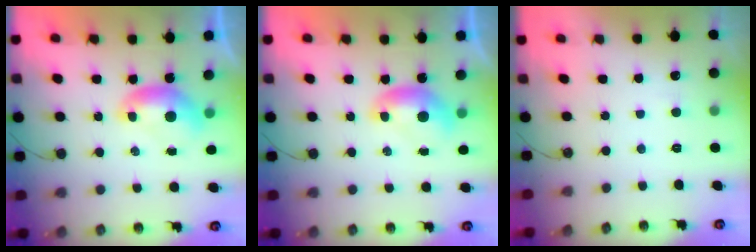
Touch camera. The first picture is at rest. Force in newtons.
{"total": 0.0}
{"total": 2.8, "press": 2.8, "slide": 0.4}